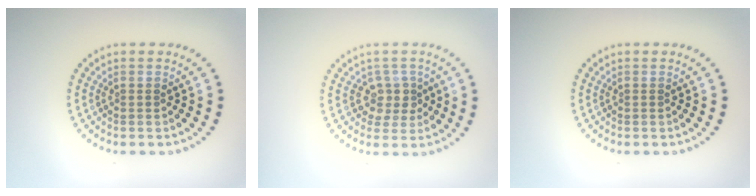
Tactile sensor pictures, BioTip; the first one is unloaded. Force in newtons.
{"total": 2.3, "press": 1.9, "slide": 1.2}
{"total": 0.0}